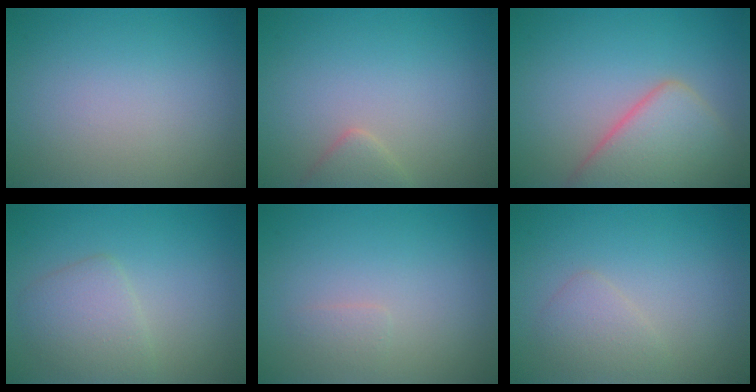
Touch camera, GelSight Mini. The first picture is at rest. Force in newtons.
{"total": 1.6, "press": 1.6, "slide": 0.1}
{"total": 6.1, "press": 6.1, "slide": 0.3}
{"total": 2.9, "press": 2.9, "slide": 0.2}
{"total": 0.8, "press": 0.8, "slide": 0.1}
{"total": 1.7, "press": 1.7, "slide": 0.1}